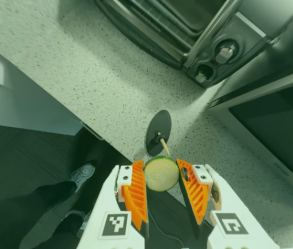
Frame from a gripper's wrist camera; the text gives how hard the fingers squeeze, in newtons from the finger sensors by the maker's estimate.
{"total": 10.1, "left": 10.3, "right": 9.9}